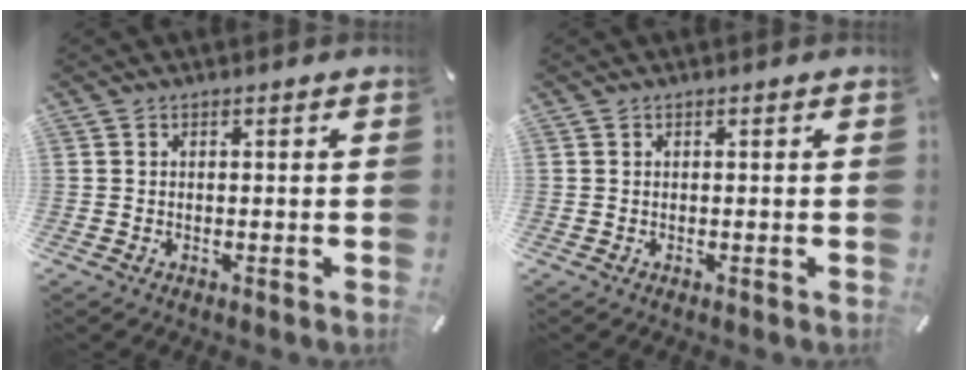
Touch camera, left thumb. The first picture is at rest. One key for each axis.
{"total": 0.0}